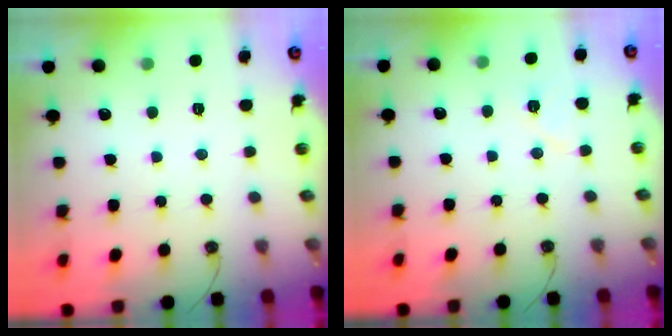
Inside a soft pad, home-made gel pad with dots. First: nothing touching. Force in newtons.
{"total": 6.8, "press": 5.3, "slide": 4.3}